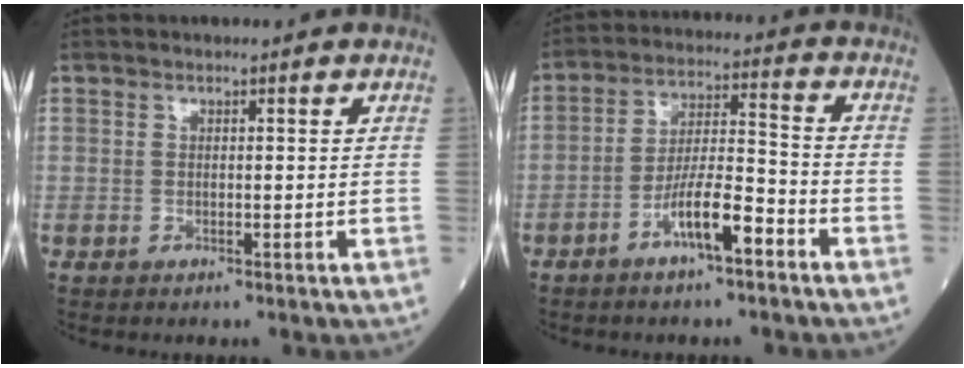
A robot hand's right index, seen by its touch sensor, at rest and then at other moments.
{"total": 8.3, "force": [-4.7, 1.3, 6.8], "torque": [-0.126, 0.008, -0.085]}